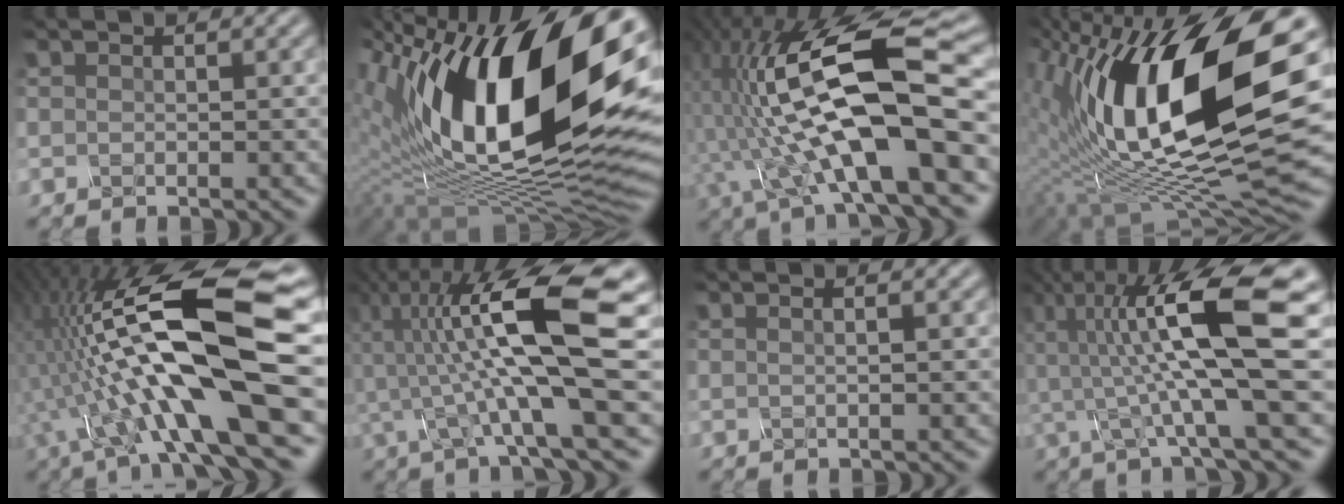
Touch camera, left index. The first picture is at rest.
{"total": 19.1, "force": [4.9, 9.2, 16.0], "torque": [-0.283, 0.020, 0.074]}
{"total": 14.1, "force": [-1.8, 5.0, 13.1], "torque": [-0.243, 0.014, -0.042]}
{"total": 18.3, "force": [3.8, 7.5, 16.2], "torque": [-0.275, 0.016, 0.054]}
{"total": 14.8, "force": [-1.1, 3.6, 14.3], "torque": [-0.246, 0.020, -0.021]}
{"total": 11.5, "force": [0.2, 2.7, 11.2], "torque": [-0.208, 0.012, 0.000]}
{"total": 2.4, "force": [0.7, 1.3, 1.9], "torque": [-0.005, 0.016, -0.021]}
{"total": 10.4, "force": [0.8, 2.3, 10.1], "torque": [-0.185, 0.004, 0.014]}